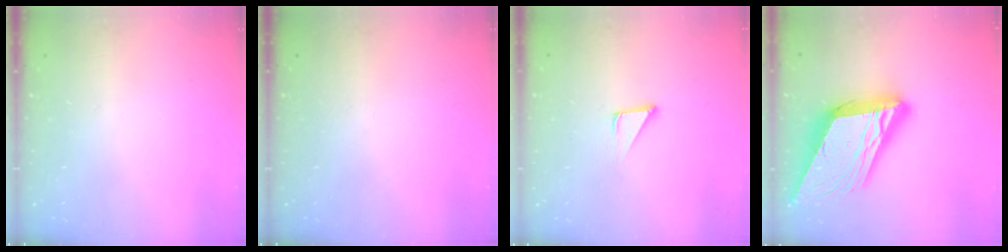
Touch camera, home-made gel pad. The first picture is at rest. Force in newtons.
{"total": 0.0}
{"total": 2.1, "press": 2.1, "slide": 0.1}
{"total": 27.2, "press": 26.9, "slide": 4.5}